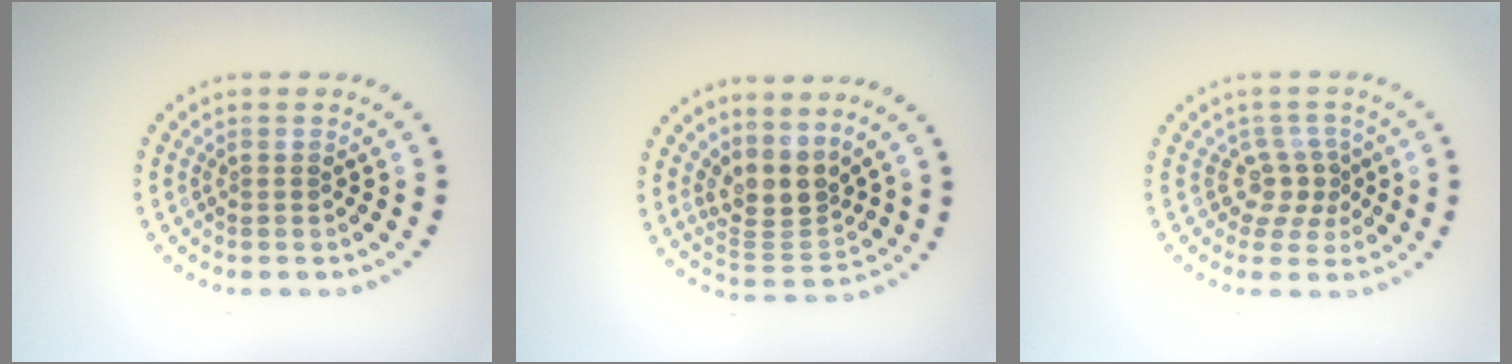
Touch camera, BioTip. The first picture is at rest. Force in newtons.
{"total": 3.5, "press": 2.7, "slide": 2.3}
{"total": 2.5, "press": 1.7, "slide": 1.8}